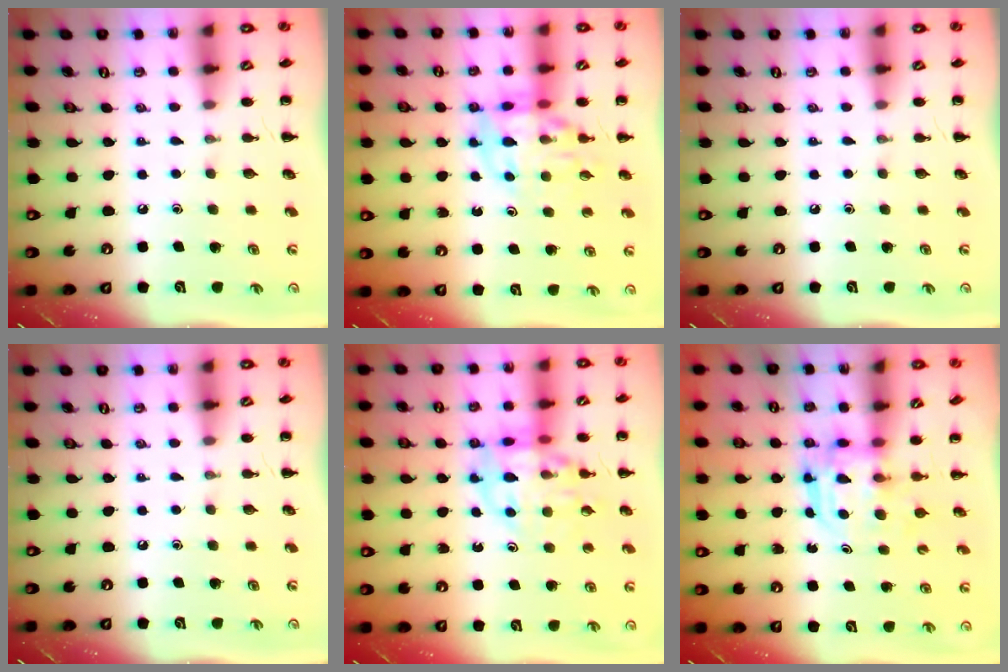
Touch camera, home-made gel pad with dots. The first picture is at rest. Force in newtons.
{"total": 10.5, "press": 10.0, "slide": 3.3}
{"total": 0.0}
{"total": 0.0}
{"total": 14.0, "press": 13.6, "slide": 3.0}
{"total": 3.0, "press": 3.0, "slide": 0.2}